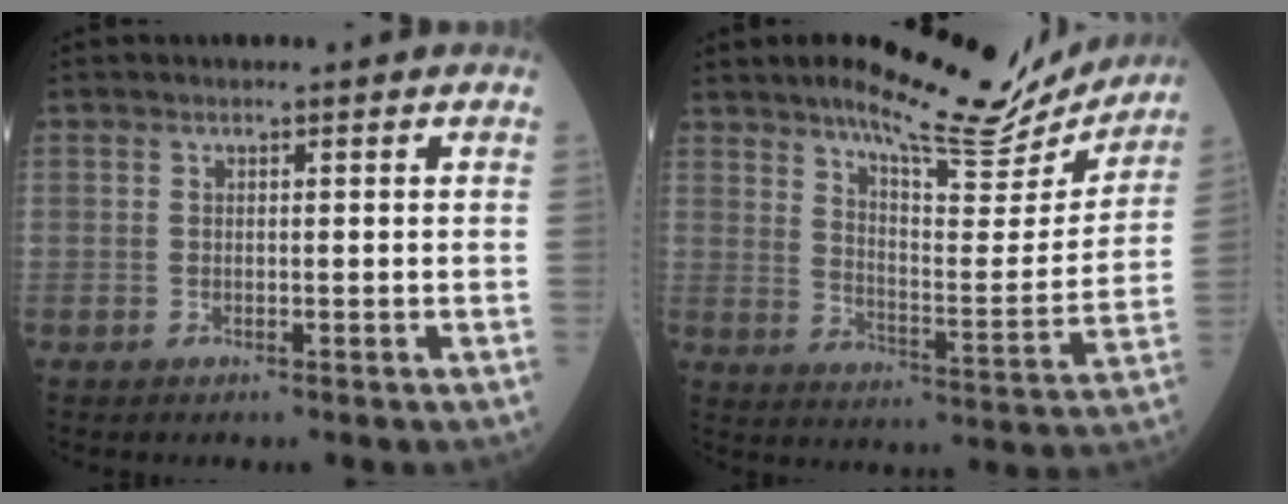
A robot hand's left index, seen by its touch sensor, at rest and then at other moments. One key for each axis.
{"total": 17.7, "fx": 15.5, "fy": 3.5, "fz": 7.9, "tx": -0.113, "ty": -0.029, "tz": 0.209}